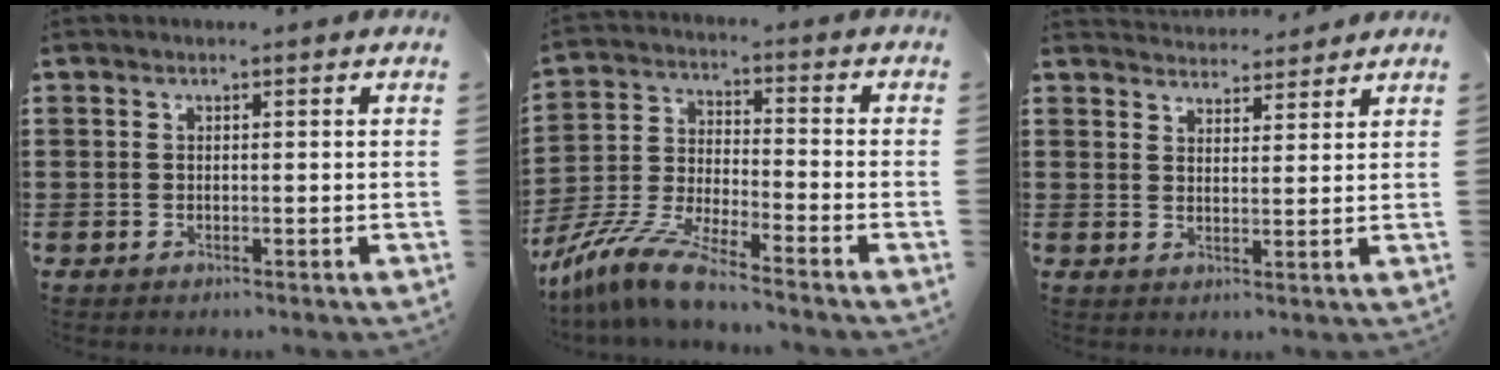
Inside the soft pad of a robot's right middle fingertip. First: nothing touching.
{"total": 9.4, "force": [-8.4, 0.2, 4.2], "torque": [-0.105, -0.004, -0.173]}
{"total": 3.4, "force": [3.3, 0.4, -0.4], "torque": [-0.003, -0.013, 0.063]}